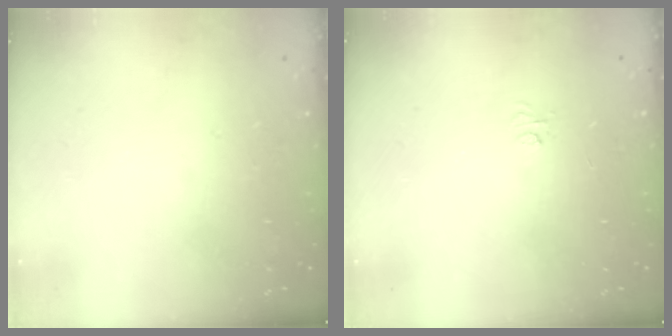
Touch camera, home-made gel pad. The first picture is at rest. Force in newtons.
{"total": 3.1, "press": 3.0, "slide": 0.3}